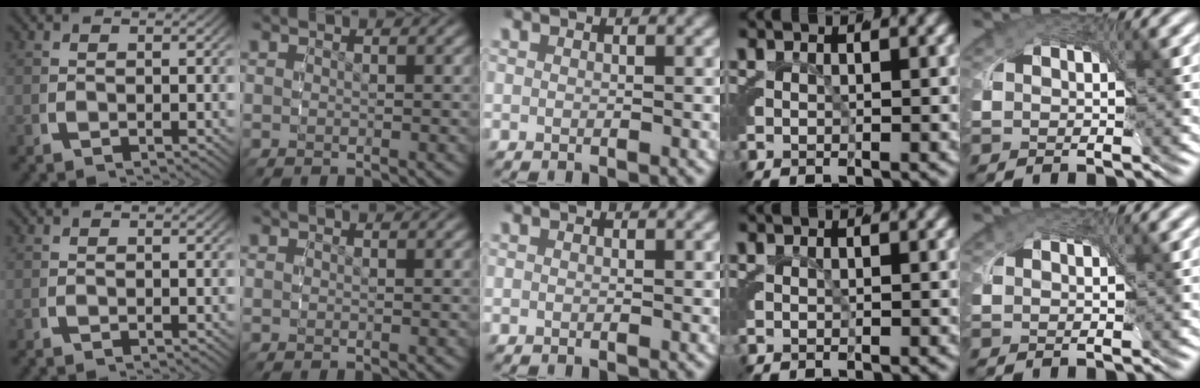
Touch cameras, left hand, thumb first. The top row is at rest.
{}